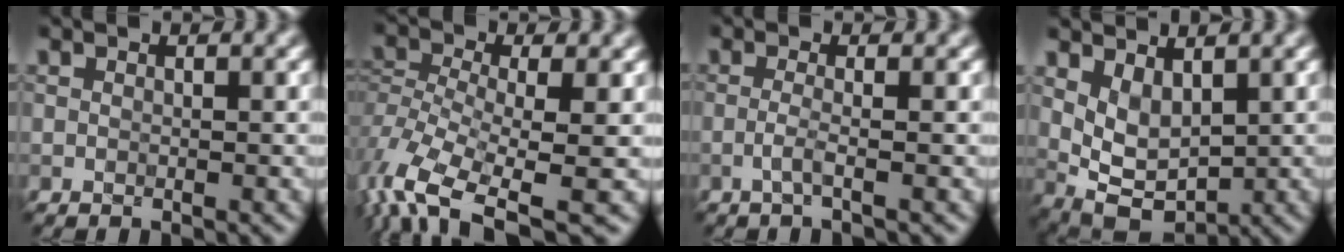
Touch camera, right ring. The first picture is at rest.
{"total": 8.7, "force": [-4.9, 3.7, 6.2], "torque": [-0.135, -0.015, -0.104]}
{"total": 1.6, "force": [-0.5, 0.3, 1.5], "torque": [-0.026, 0.002, -0.020]}
{"total": 3.7, "force": [1.3, 2.3, 2.6], "torque": [-0.061, -0.010, 0.034]}